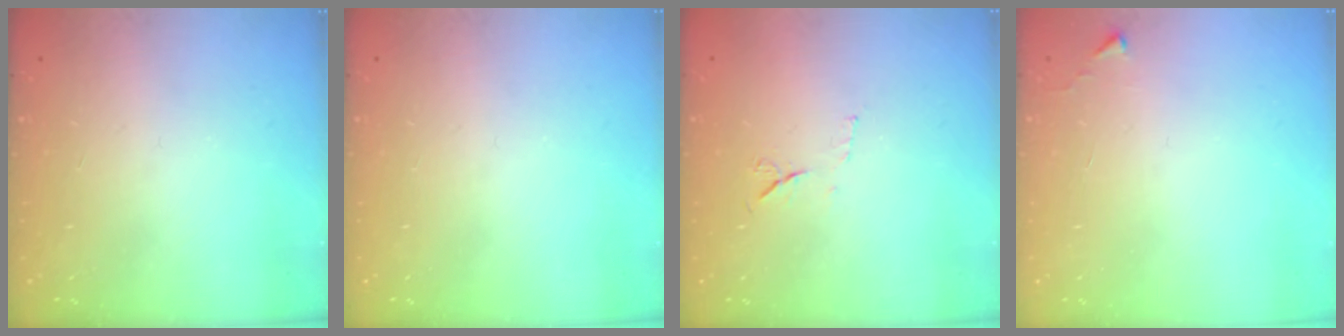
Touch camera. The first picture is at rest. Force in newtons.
{"total": 0.0}
{"total": 6.2, "press": 6.2, "slide": 0.9}
{"total": 2.7, "press": 2.6, "slide": 0.4}